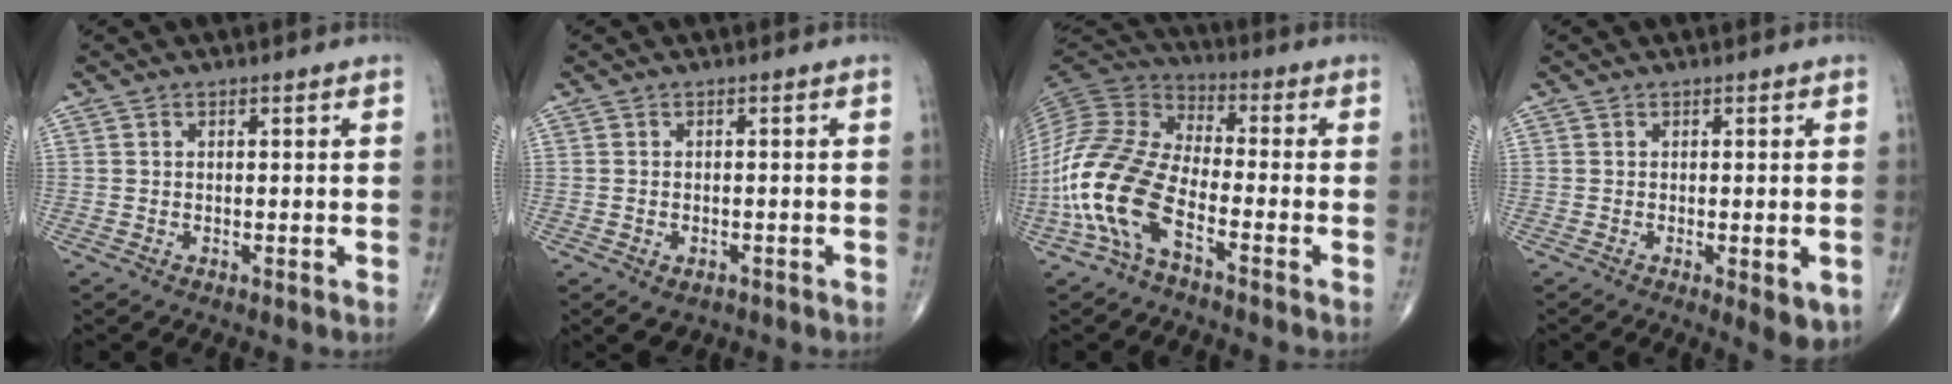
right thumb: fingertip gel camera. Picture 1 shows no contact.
{"total": 2.9, "force": [-1.6, 2.0, 1.4], "torque": [-0.014, 0.007, -0.014]}
{"total": 16.2, "force": [-6.6, 7.4, 12.8], "torque": [-0.279, 0.043, -0.140]}
{"total": 4.7, "force": [-1.4, 1.5, 4.3], "torque": [-0.048, -0.010, -0.014]}